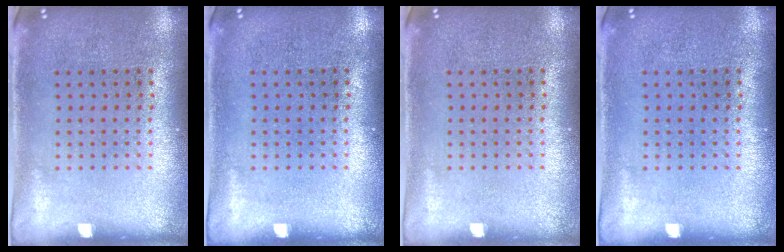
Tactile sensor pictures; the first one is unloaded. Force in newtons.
{"total": 0.0}
{"total": 0.0}
{"total": 0.0}